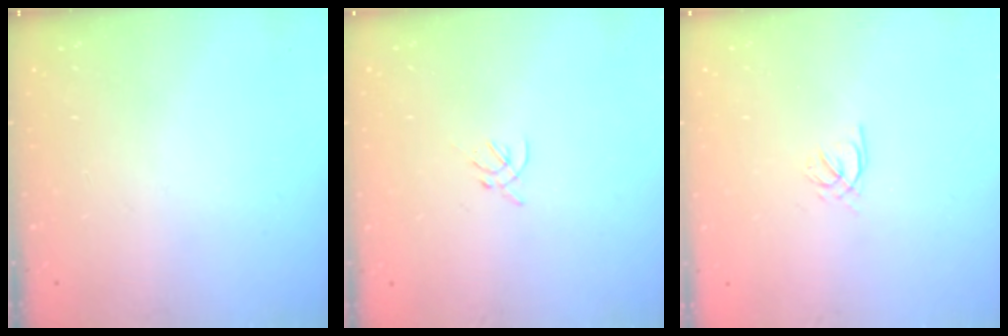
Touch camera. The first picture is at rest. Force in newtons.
{"total": 1.2, "press": 1.1, "slide": 0.5}
{"total": 2.0, "press": 1.9, "slide": 0.5}